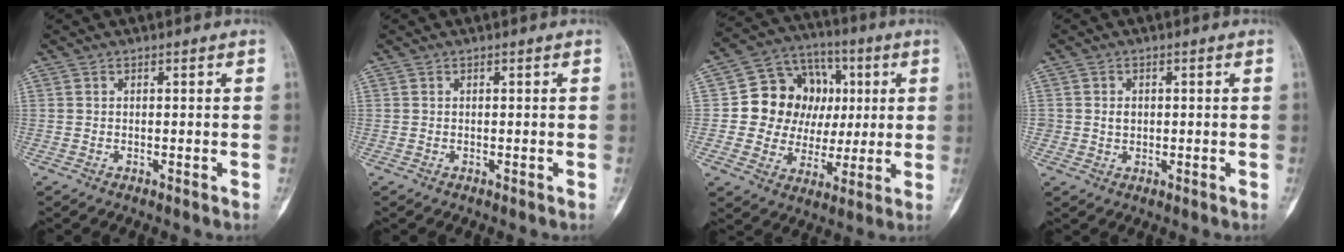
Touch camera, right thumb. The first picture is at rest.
{"total": 0.0}
{"total": 16.0, "force": [2.1, 13.7, 8.0], "torque": [-0.078, 0.021, 0.043]}
{"total": 2.1, "force": [0.2, 1.8, 1.0], "torque": [-0.006, 0.002, 0.007]}